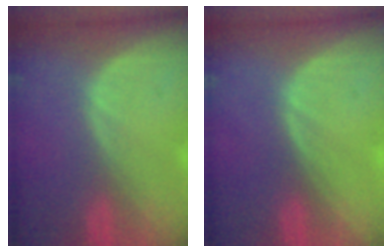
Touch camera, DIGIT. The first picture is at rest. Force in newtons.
{"total": 0.0}